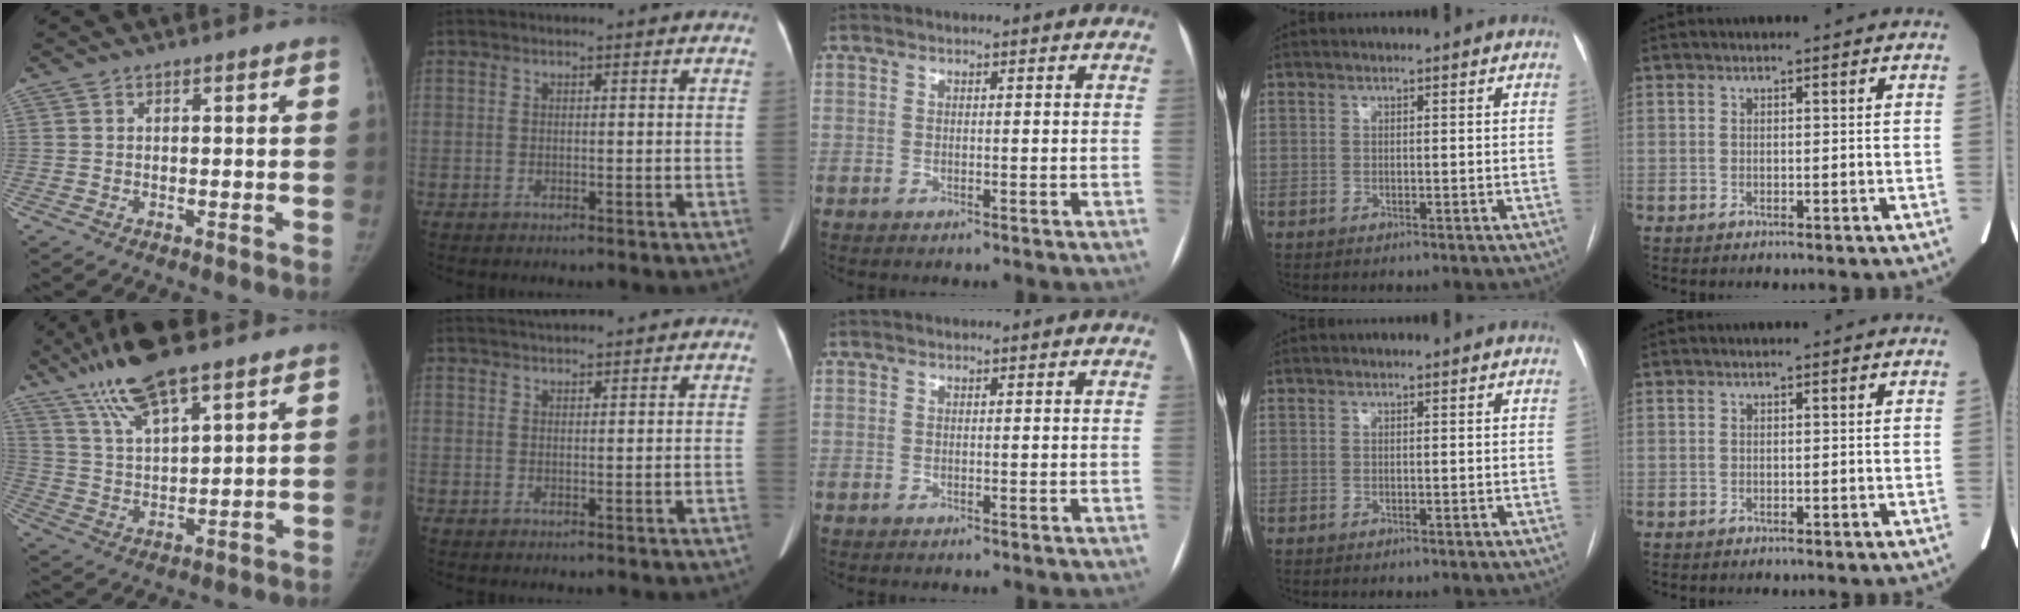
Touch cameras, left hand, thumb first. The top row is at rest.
{"thumb": {"total": 12.7, "force": [9.1, 2.7, 8.5], "torque": [-0.163, -0.030, 0.182]}, "index": {"total": 5.6, "force": [5.1, 0.0, 2.2], "torque": [-0.032, 0.022, 0.073]}}